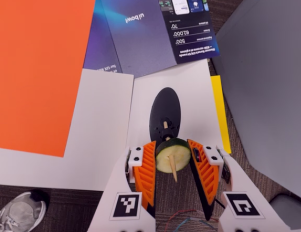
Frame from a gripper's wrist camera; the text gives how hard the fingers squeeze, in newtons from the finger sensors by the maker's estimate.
{"total": 10.5, "left": 11.4, "right": 9.5}